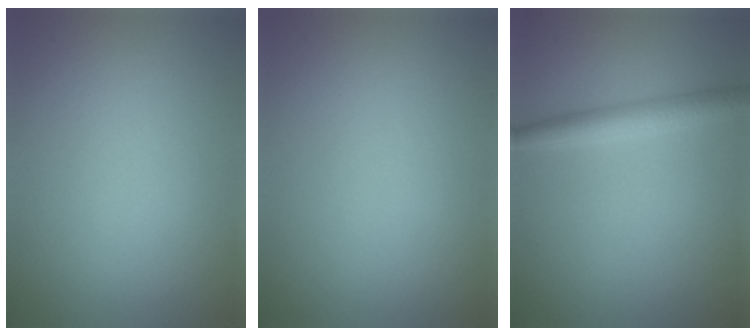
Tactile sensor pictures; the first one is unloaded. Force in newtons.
{"total": 0.0}
{"total": 2.8, "press": 2.8, "slide": 0.1}